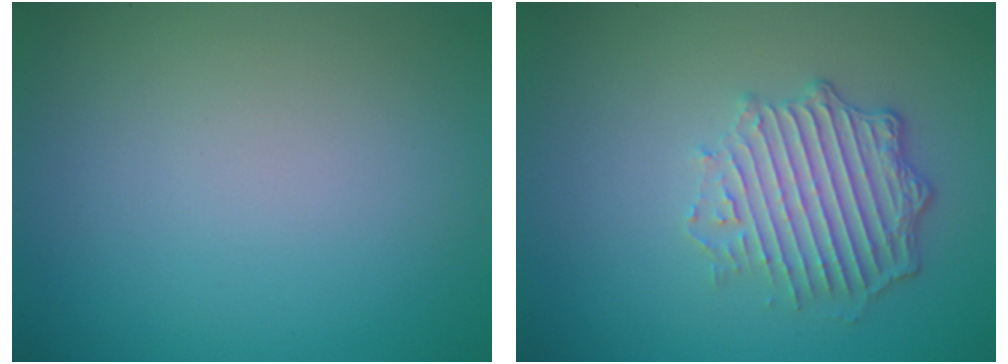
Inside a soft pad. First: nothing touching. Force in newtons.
{"total": 4.1, "press": 3.2, "slide": 2.5}